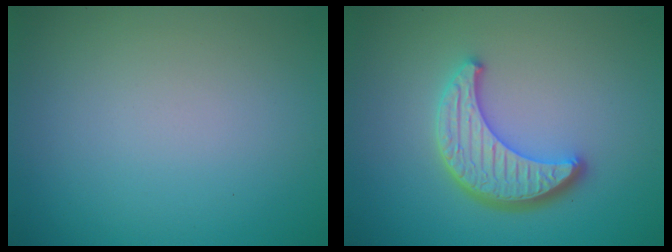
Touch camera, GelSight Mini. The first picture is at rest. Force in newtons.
{"total": 4.7, "press": 3.9, "slide": 2.5}